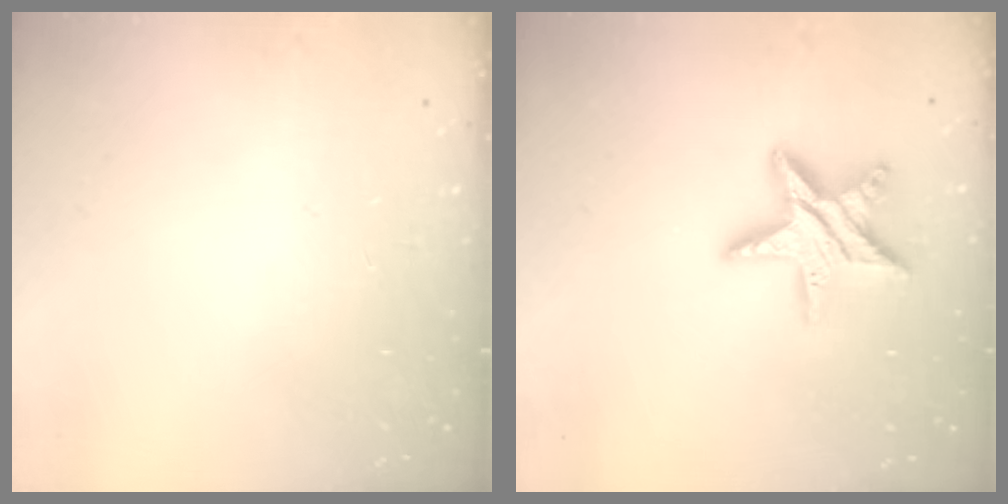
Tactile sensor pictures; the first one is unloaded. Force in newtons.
{"total": 13.2, "press": 13.2, "slide": 0.6}